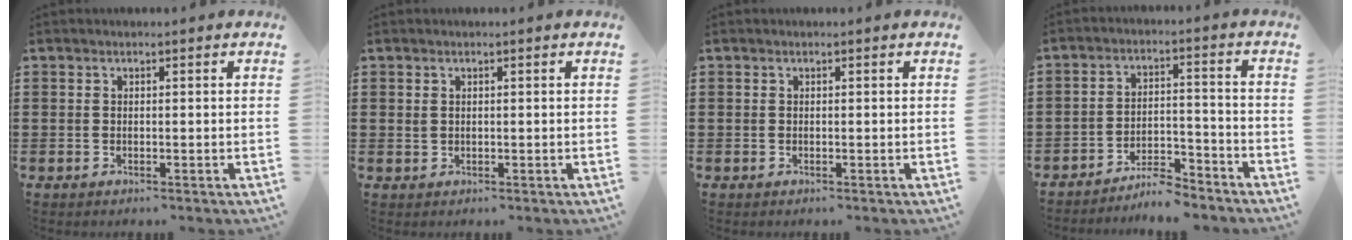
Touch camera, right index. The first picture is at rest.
{"total": 0.8, "force": [0.4, 0.6, 0.3], "torque": [-0.009, 0.003, 0.008]}
{"total": 0.0}
{"total": 5.7, "force": [-5.4, 0.8, 1.7], "torque": [-0.030, 0.011, -0.104]}